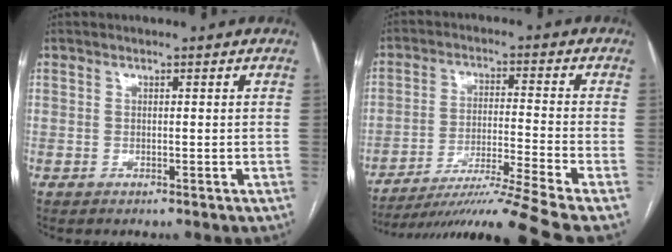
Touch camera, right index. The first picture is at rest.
{"total": 15.9, "force": [-13.2, -3.6, 8.0], "torque": [-0.140, -0.023, -0.221]}